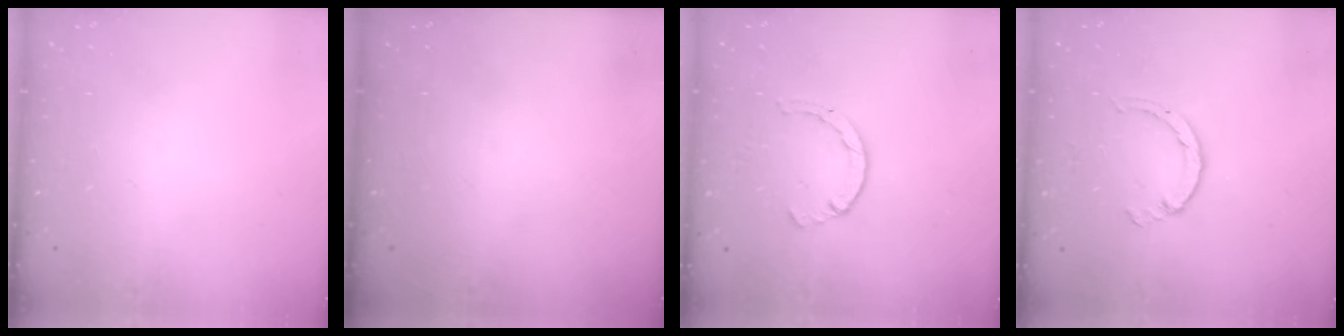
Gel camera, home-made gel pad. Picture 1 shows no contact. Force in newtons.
{"total": 0.0}
{"total": 2.1, "press": 2.1, "slide": 0.5}
{"total": 2.6, "press": 2.6, "slide": 0.4}